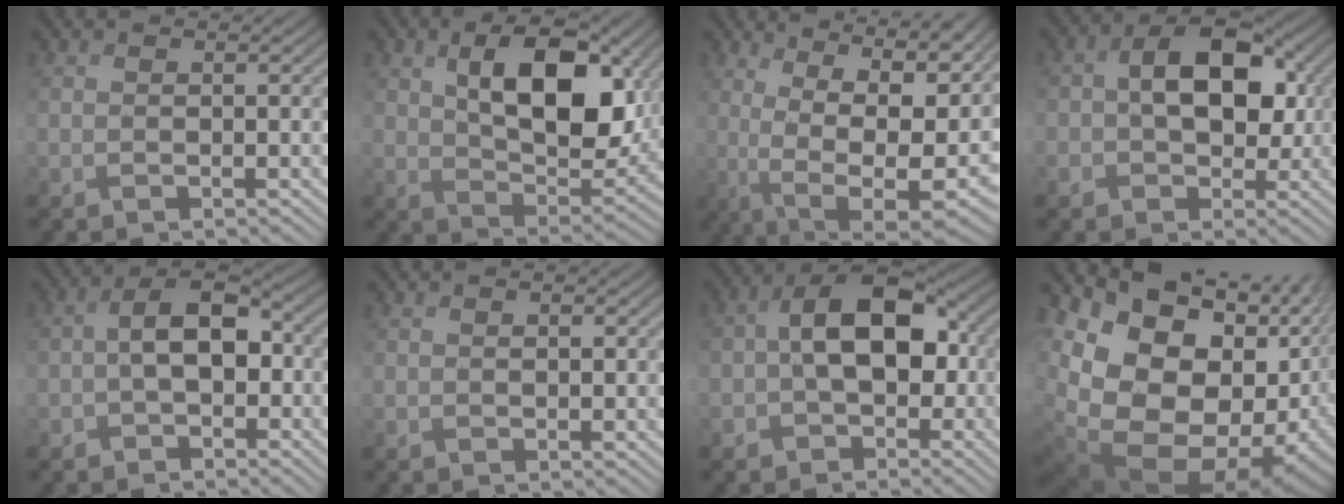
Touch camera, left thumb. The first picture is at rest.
{"total": 12.5, "force": [3.2, 6.9, 9.9], "torque": [-0.155, -0.009, 0.059]}
{"total": 15.4, "force": [2.6, 7.6, 13.1], "torque": [-0.210, 0.010, 0.062]}
{"total": 10.1, "force": [0.5, 7.0, 7.2], "torque": [-0.113, 0.008, -0.002]}
{"total": 7.4, "force": [-1.4, 4.8, 5.4], "torque": [-0.091, 0.009, -0.034]}
{"total": 0.5, "force": [0.2, 0.3, 0.4], "torque": [-0.004, -0.001, 0.003]}
{"total": 11.1, "force": [-1.0, 7.4, 8.3], "torque": [-0.132, 0.015, -0.030]}
{"total": 19.0, "force": [-0.8, 14.5, 12.2], "torque": [-0.227, -0.032, 0.019]}